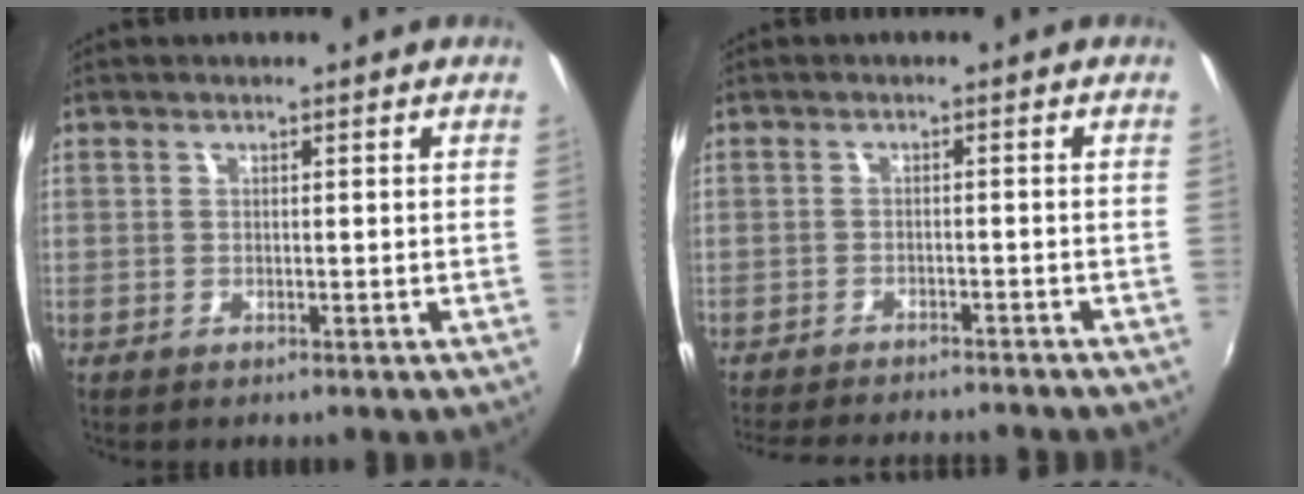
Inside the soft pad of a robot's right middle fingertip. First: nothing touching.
{"total": 11.1, "force": [-10.1, 1.7, 4.4], "torque": [-0.099, -0.017, -0.149]}